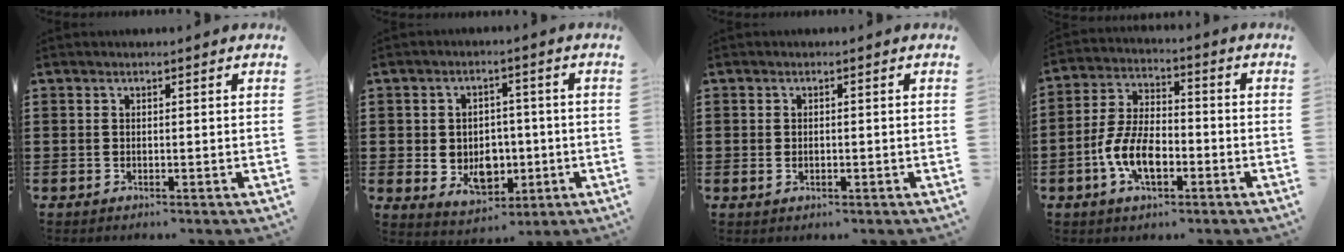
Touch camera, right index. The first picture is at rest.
{"total": 6.1, "force": [-0.7, 5.1, 3.3], "torque": [-0.048, 0.003, -0.011]}
{"total": 0.9, "force": [-0.1, 0.4, 0.7], "torque": [-0.016, -0.001, -0.002]}
{"total": 8.8, "force": [-3.0, 4.5, 6.9], "torque": [-0.165, -0.003, -0.063]}